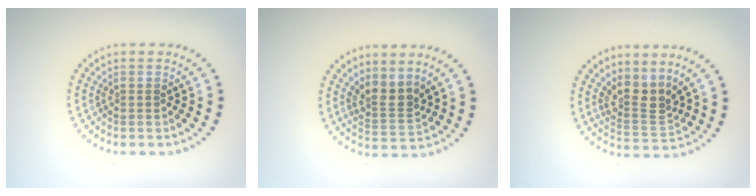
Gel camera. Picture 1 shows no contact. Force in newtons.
{"total": 2.6, "press": 1.9, "slide": 1.8}
{"total": 3.0, "press": 2.3, "slide": 2.0}